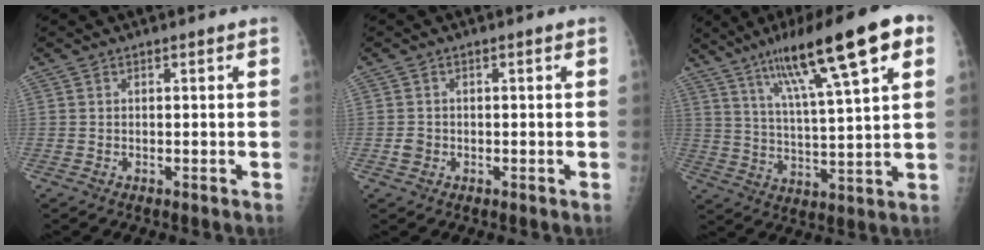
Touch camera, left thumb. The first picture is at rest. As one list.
[{"total": 1.6, "force": [-0.7, 1.4, 0.4], "torque": [-0.004, 0.006, -0.012]}, {"total": 19.9, "force": [10.1, 3.5, 16.7], "torque": [-0.252, -0.008, 0.165]}]